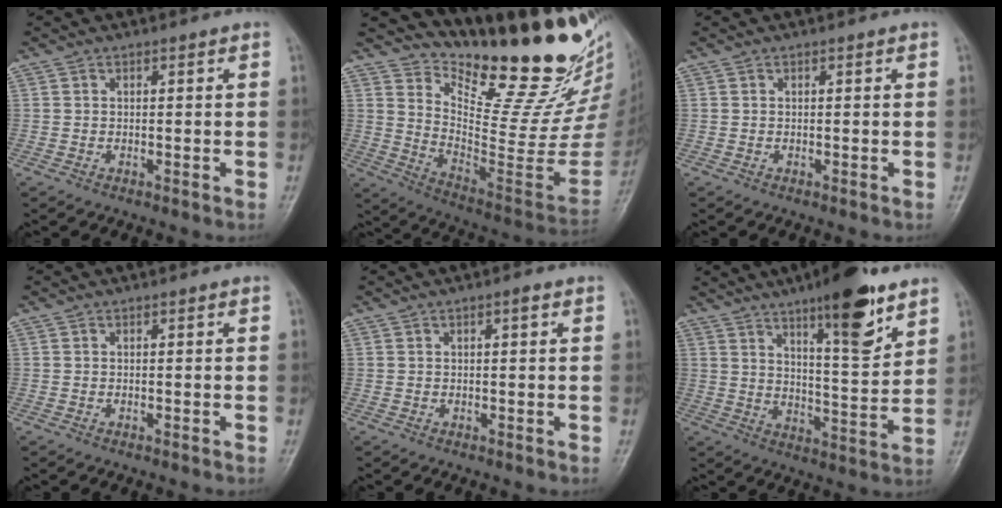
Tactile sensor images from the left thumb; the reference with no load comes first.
{"total": 25.4, "force": [21.7, 6.2, 11.7], "torque": [-0.134, -0.184, 0.312]}
{"total": 0.0}
{"total": 0.0}
{"total": 1.2, "force": [0.5, 0.3, 1.0], "torque": [-0.016, 0.002, 0.006]}
{"total": 15.3, "force": [9.5, 3.9, 11.3], "torque": [-0.145, -0.057, 0.146]}